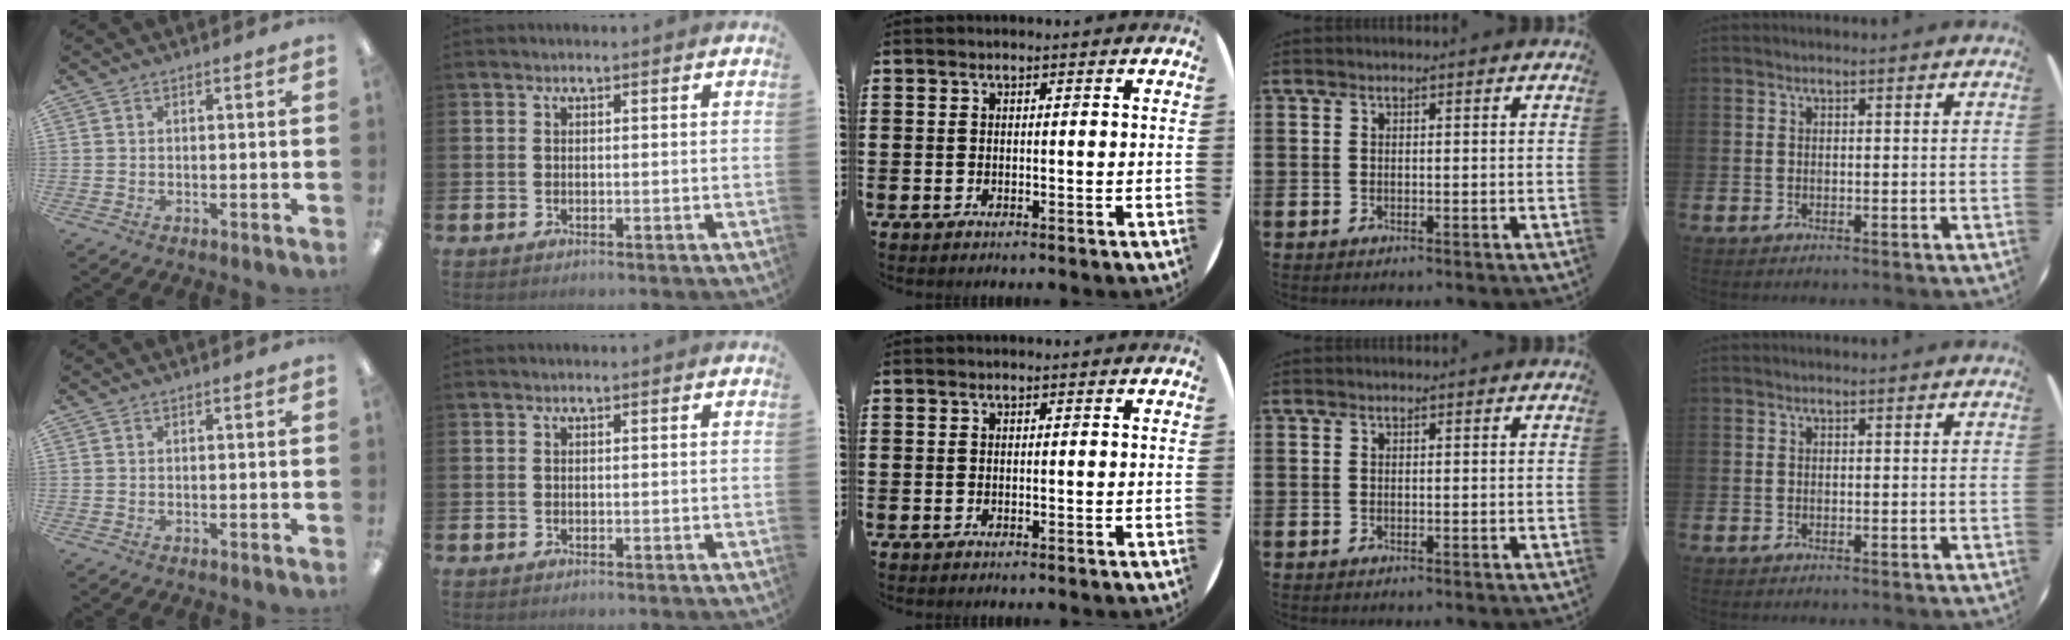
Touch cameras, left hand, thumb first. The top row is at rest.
{}